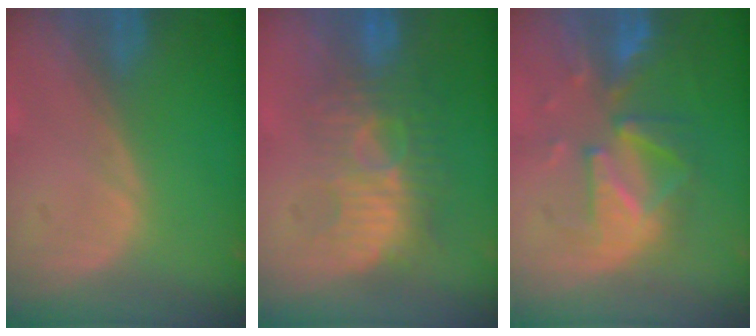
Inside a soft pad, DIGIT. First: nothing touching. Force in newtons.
{"total": 9.1, "press": 8.7, "slide": 2.7}
{"total": 10.0, "press": 8.8, "slide": 4.7}